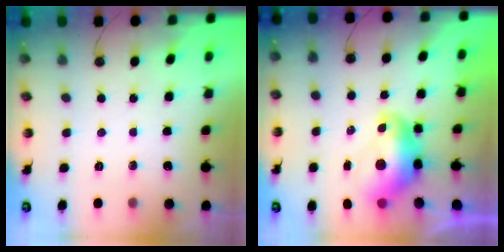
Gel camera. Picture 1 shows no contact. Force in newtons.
{"total": 2.6, "press": 2.5, "slide": 0.7}